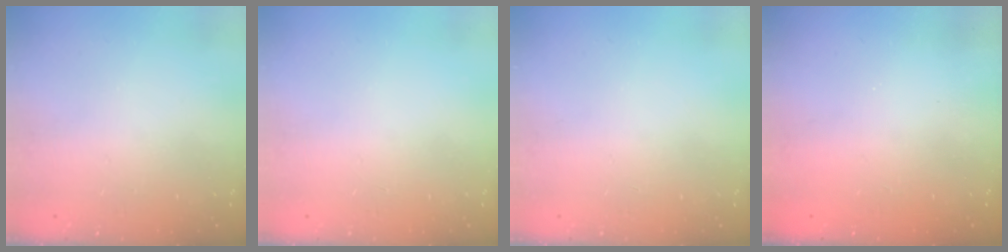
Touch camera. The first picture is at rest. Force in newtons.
{"total": 0.0}
{"total": 0.0}
{"total": 2.3, "press": 2.2, "slide": 0.8}